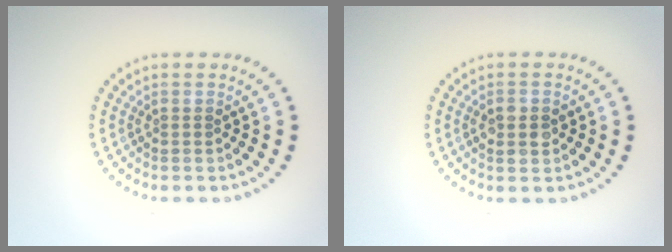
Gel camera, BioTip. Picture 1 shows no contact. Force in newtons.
{"total": 2.4, "press": 2.4, "slide": 0.1}